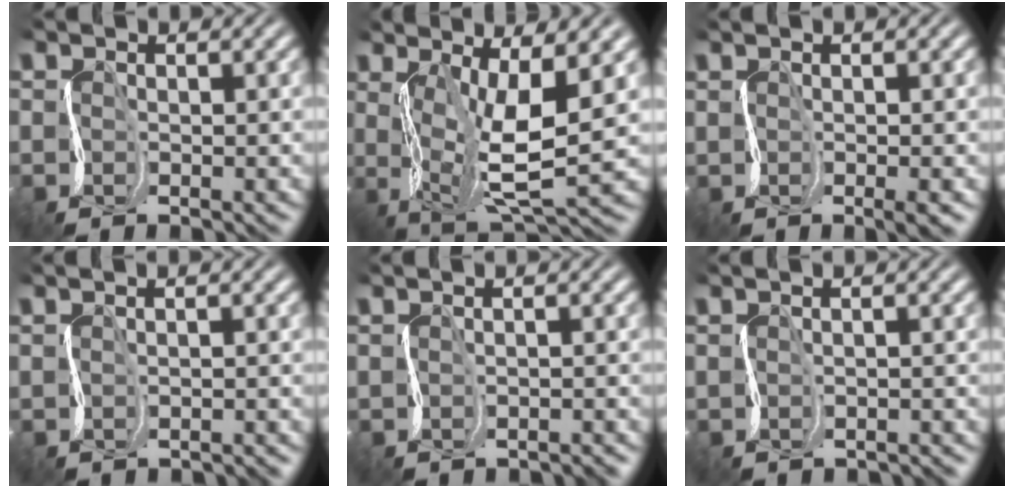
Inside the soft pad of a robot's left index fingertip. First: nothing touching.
{"total": 6.4, "force": [1.7, 1.5, 6.0], "torque": [-0.118, 0.001, 0.027]}
{"total": 1.3, "force": [0.4, -0.2, 1.2], "torque": [-0.016, 0.002, -0.001]}
{"total": 0.7, "force": [0.2, -0.3, -0.6], "torque": [0.023, 0.012, 0.002]}
{"total": 0.5, "force": [0.0, -0.3, -0.4], "torque": [0.019, 0.012, 0.001]}
{"total": 0.7, "force": [0.1, -0.3, -0.7], "torque": [0.023, 0.012, 0.002]}